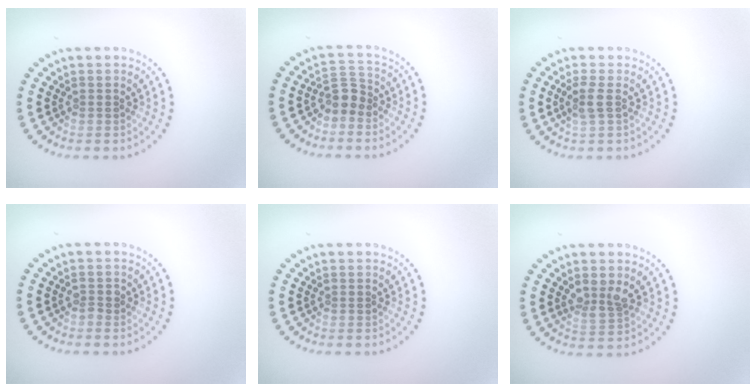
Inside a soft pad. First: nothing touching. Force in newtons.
{"total": 2.2, "press": 1.8, "slide": 1.4}
{"total": 1.6, "press": 1.4, "slide": 0.7}
{"total": 0.6, "press": 0.6, "slide": 0.2}
{"total": 0.0}
{"total": 2.4, "press": 2.3, "slide": 0.7}